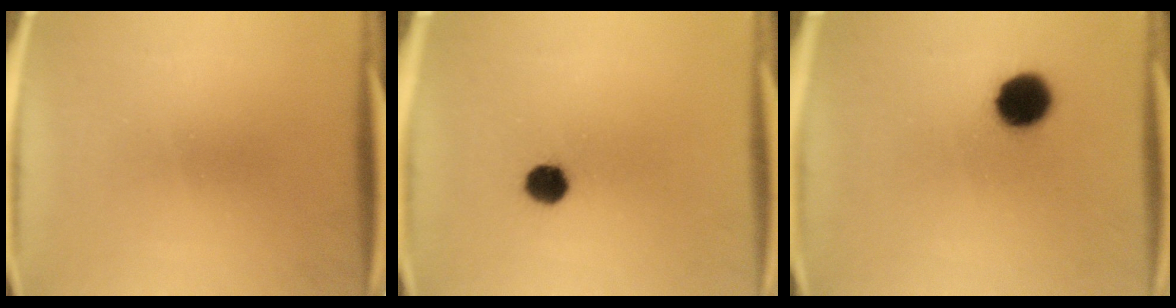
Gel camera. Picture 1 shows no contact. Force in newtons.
{"total": 4.7}
{"total": 8.9}